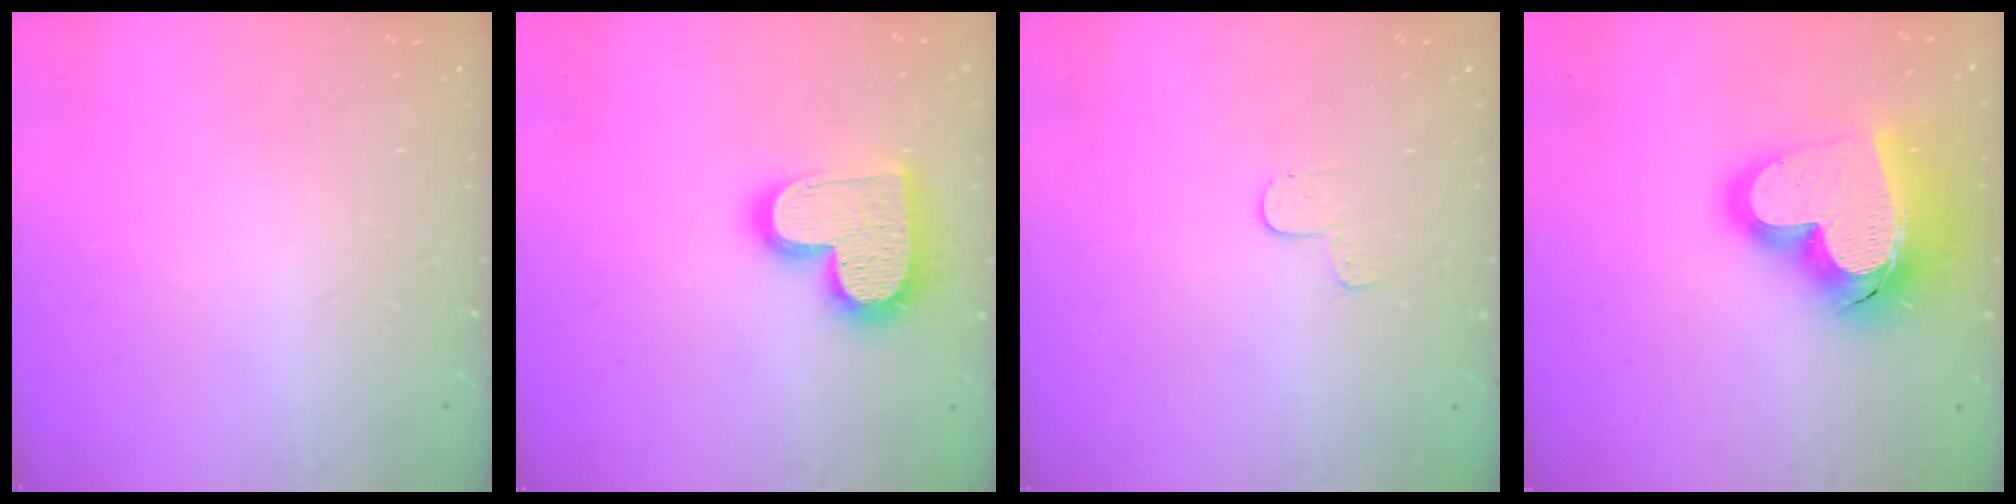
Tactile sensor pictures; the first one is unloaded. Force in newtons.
{"total": 16.0, "press": 16.0, "slide": 1.1}
{"total": 3.0, "press": 3.0, "slide": 0.3}
{"total": 23.0, "press": 22.9, "slide": 2.3}